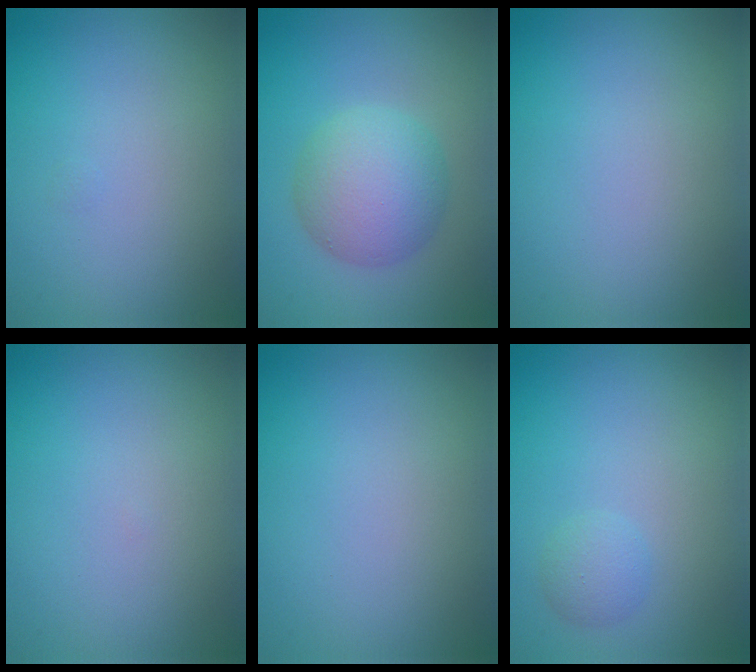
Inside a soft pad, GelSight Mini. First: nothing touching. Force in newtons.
{"total": 5.6, "press": 5.6, "slide": 0.1}
{"total": 0.0}
{"total": 0.0}
{"total": 0.0}
{"total": 1.4, "press": 1.4, "slide": 0.1}